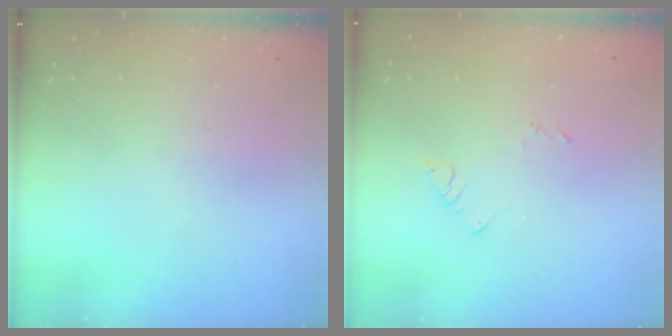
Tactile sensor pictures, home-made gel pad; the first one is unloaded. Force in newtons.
{"total": 3.7, "press": 3.7, "slide": 0.3}